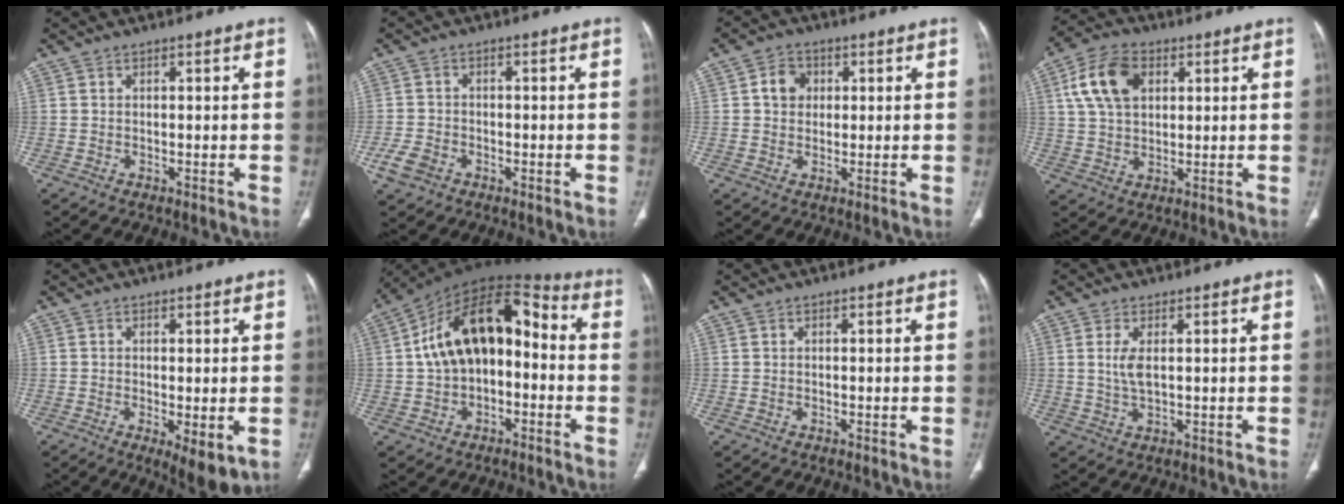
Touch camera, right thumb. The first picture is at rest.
{"total": 4.2, "force": [-2.0, 3.1, 2.1], "torque": [-0.042, 0.011, -0.035]}
{"total": 4.6, "force": [1.0, 3.9, 2.3], "torque": [-0.021, 0.006, 0.013]}
{"total": 11.3, "force": [3.7, 7.4, 7.7], "torque": [-0.135, 0.006, 0.065]}
{"total": 6.3, "force": [-1.6, 2.1, 5.7], "torque": [-0.089, -0.021, -0.020]}
{"total": 17.8, "force": [-0.1, 10.8, 14.2], "torque": [-0.208, 0.058, -0.012]}
{"total": 0.0}
{"total": 3.7, "force": [0.7, 1.5, 3.3], "torque": [-0.078, -0.005, 0.022]}